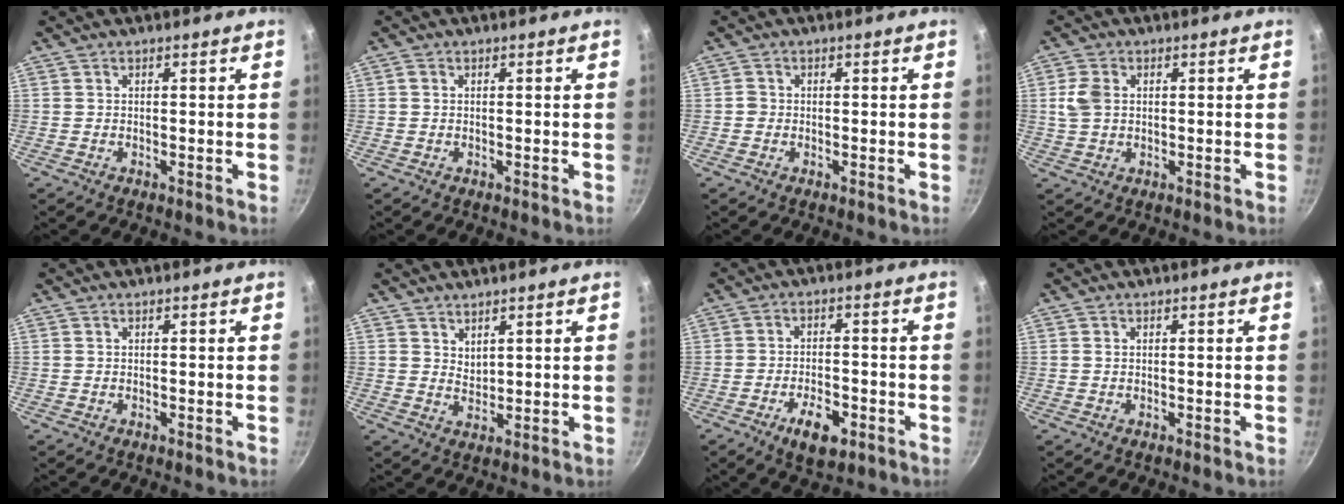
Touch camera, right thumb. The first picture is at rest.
{"total": 0.6, "force": [0.1, 0.5, 0.3], "torque": [-0.006, 0.003, 0.001]}
{"total": 1.2, "force": [-0.4, 1.1, 0.3], "torque": [-0.001, 0.003, -0.008]}
{"total": 4.7, "force": [0.7, 3.5, 3.0], "torque": [-0.056, 0.004, 0.011]}
{"total": 0.0}
{"total": 2.6, "force": [1.9, 1.3, 1.1], "torque": [-0.013, -0.011, 0.039]}
{"total": 7.2, "force": [-3.5, 3.4, 5.2], "torque": [-0.072, 0.015, -0.052]}
{"total": 0.6, "force": [0.1, 0.4, 0.4], "torque": [-0.006, 0.003, 0.002]}